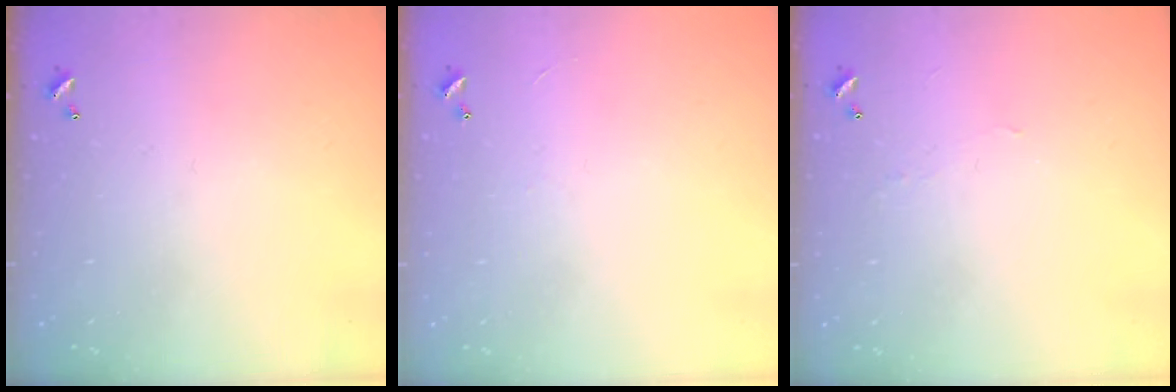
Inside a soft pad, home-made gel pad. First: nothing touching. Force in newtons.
{"total": 1.2, "press": 1.1, "slide": 0.4}
{"total": 1.2, "press": 1.1, "slide": 0.3}